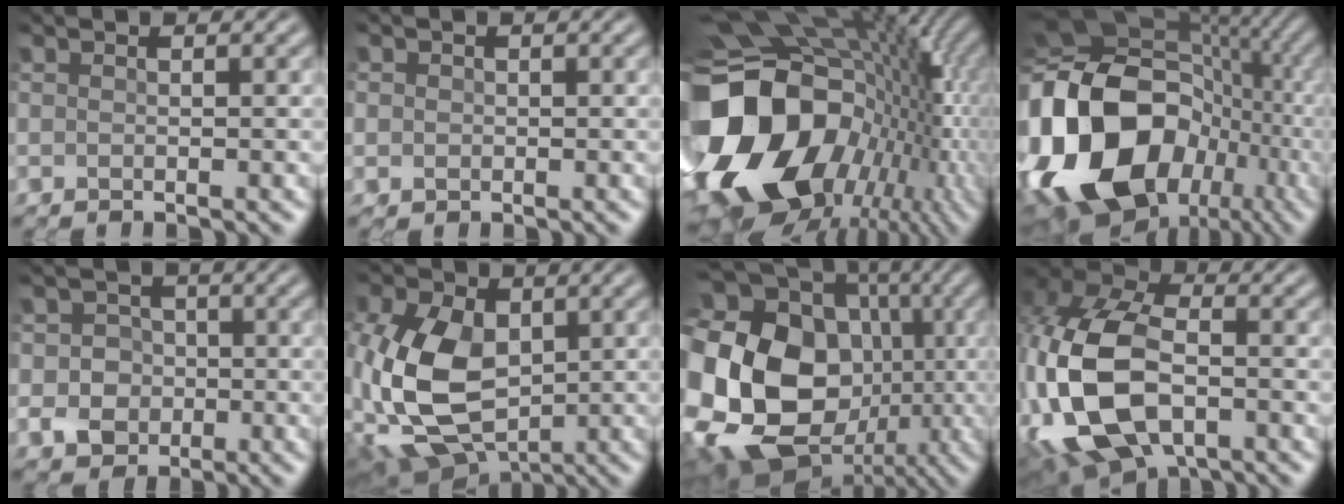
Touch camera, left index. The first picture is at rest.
{"total": 2.2, "force": [0.5, 1.9, 0.9], "torque": [-0.009, 0.015, -0.003]}
{"total": 19.5, "force": [-3.7, 14.3, 12.8], "torque": [-0.273, -0.041, -0.033]}
{"total": 19.7, "force": [-4.0, 14.5, 12.7], "torque": [-0.292, 0.006, -0.069]}
{"total": 4.4, "force": [-0.9, 4.0, 1.5], "torque": [-0.012, 0.013, -0.033]}
{"total": 11.7, "force": [-0.6, 7.8, 8.7], "torque": [-0.224, -0.015, -0.012]}
{"total": 24.3, "force": [-3.0, 20.6, 12.4], "torque": [-0.277, 0.010, -0.107]}
{"total": 13.7, "force": [-3.8, 8.4, 10.1], "torque": [-0.249, -0.014, -0.070]}